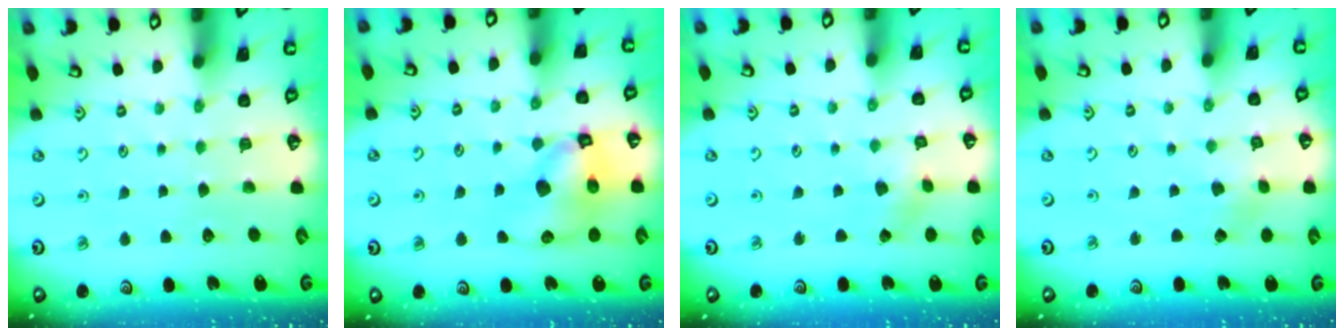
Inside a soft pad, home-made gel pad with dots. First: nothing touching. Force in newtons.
{"total": 12.4, "press": 12.2, "slide": 1.9}
{"total": 2.3, "press": 2.3, "slide": 0.3}
{"total": 1.4, "press": 1.4, "slide": 0.2}